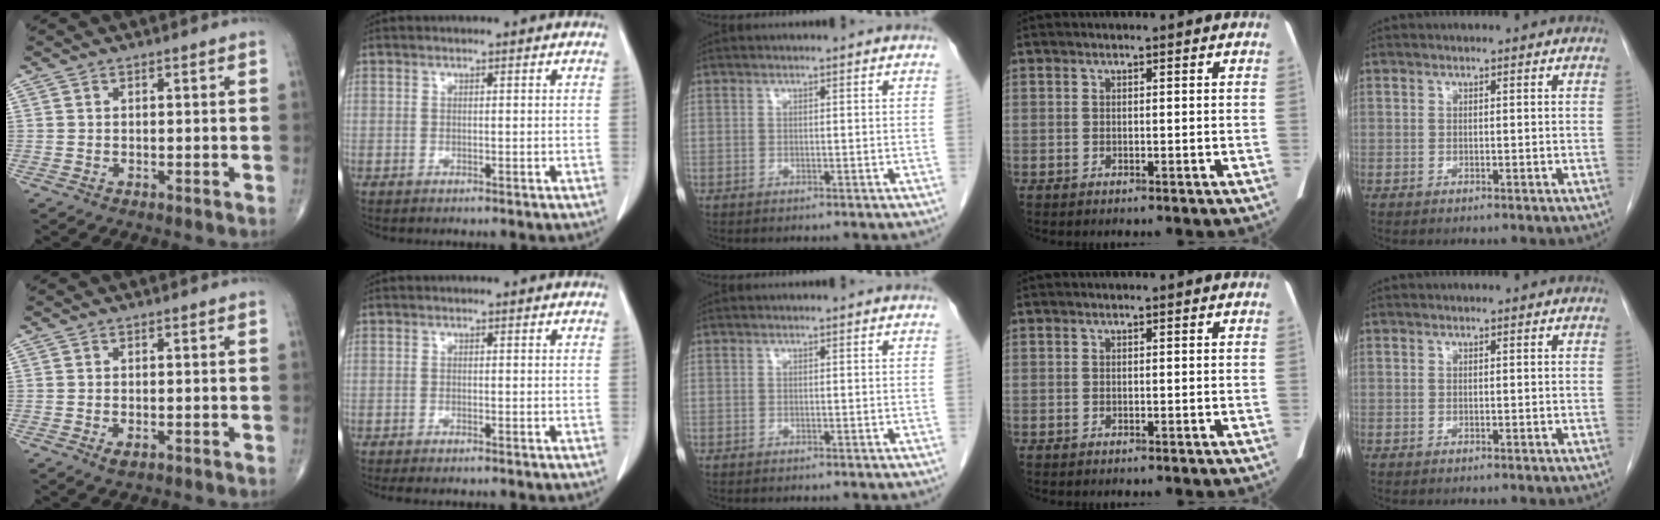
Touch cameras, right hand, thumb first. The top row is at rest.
{"thumb": {"total": 1.5, "force": [-0.6, 0.7, 1.2], "torque": [-0.024, -0.003, -0.008]}, "index": {"total": 2.0, "force": [-1.7, 0.2, 1.0], "torque": [-0.012, -0.004, -0.021]}}